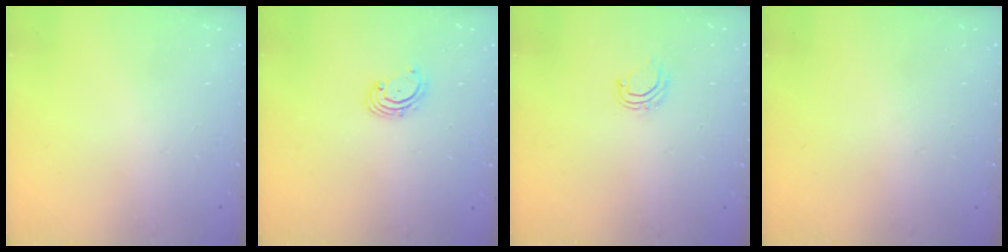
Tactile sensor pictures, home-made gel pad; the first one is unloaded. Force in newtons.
{"total": 2.2, "press": 2.1, "slide": 0.7}
{"total": 6.4, "press": 6.4, "slide": 0.4}
{"total": 0.0}